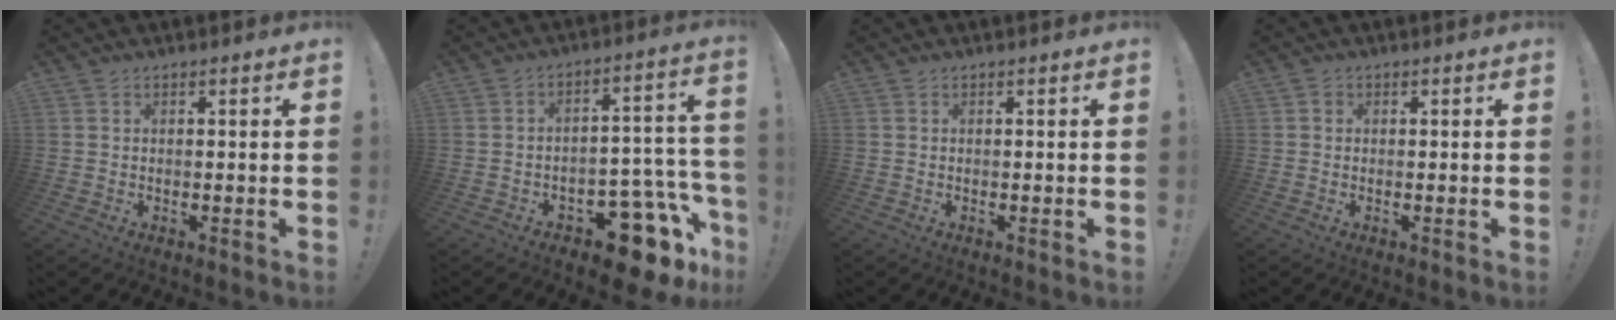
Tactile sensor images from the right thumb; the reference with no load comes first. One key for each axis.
{"total": 12.3, "fx": -7.8, "fy": 5.8, "fz": 7.5, "tx": -0.062, "ty": 0.043, "tz": -0.126}
{"total": 0.0}
{"total": 0.9, "fx": 0.1, "fy": 0.8, "fz": 0.2, "tx": 0.003, "ty": -0.001, "tz": 0.001}